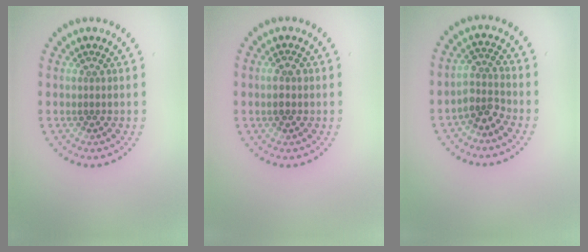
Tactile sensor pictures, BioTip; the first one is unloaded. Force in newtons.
{"total": 1.4, "press": 1.4, "slide": 0.1}
{"total": 2.6, "press": 2.0, "slide": 1.7}